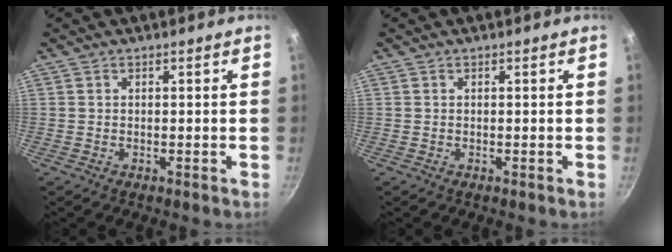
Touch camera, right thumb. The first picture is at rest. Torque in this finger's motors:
{"motor_torque": [-0.03, -0.08, 0.10, 0.03, 0.01]}